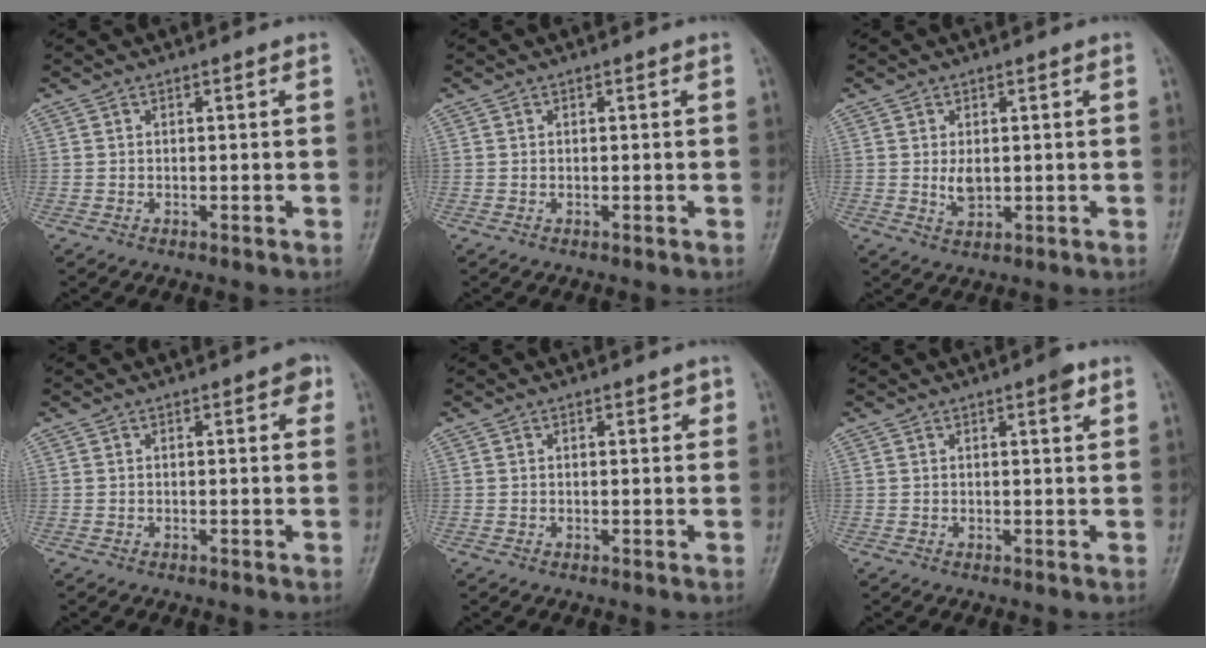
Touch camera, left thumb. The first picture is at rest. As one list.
[{"total": 0.0}, {"total": 3.3, "force": [0.2, 2.1, 2.5], "torque": [-0.036, -0.008, 0.009]}, {"total": 2.3, "force": [0.9, 1.1, 1.8], "torque": [-0.009, 0.001, 0.006]}, {"total": 1.8, "force": [0.8, 1.0, 1.3], "torque": [-0.006, -0.001, 0.009]}, {"total": 2.5, "force": [1.4, 0.7, 1.9], "torque": [-0.022, -0.004, 0.016]}]